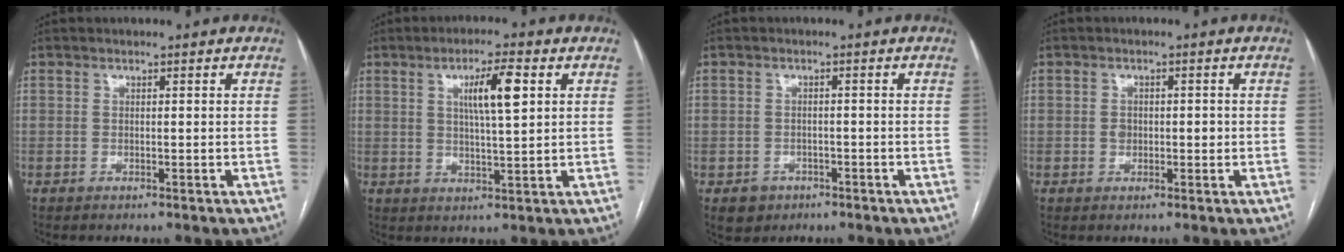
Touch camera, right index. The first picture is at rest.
{"total": 6.9, "force": [2.3, 0.6, 6.5], "torque": [-0.114, 0.005, 0.039]}
{"total": 3.4, "force": [-1.6, 2.9, 0.5], "torque": [-0.001, 0.009, -0.018]}
{"total": 2.3, "force": [-0.1, 1.7, 1.6], "torque": [-0.025, 0.007, 0.001]}